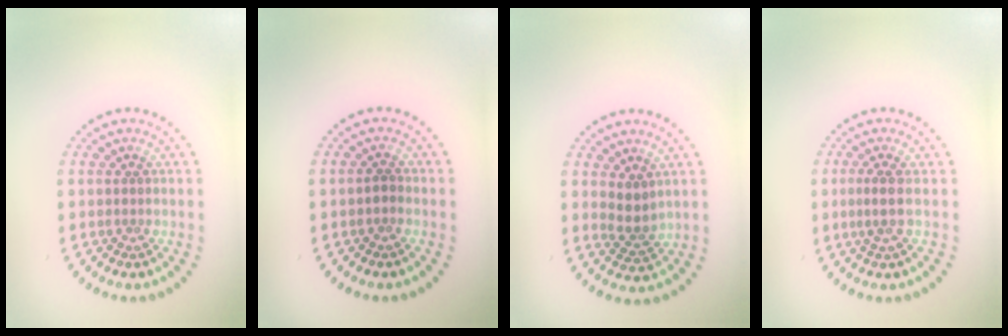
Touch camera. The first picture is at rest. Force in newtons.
{"total": 0.8, "press": 0.8, "slide": 0.3}
{"total": 2.2, "press": 2.0, "slide": 0.9}
{"total": 2.1, "press": 1.5, "slide": 1.4}